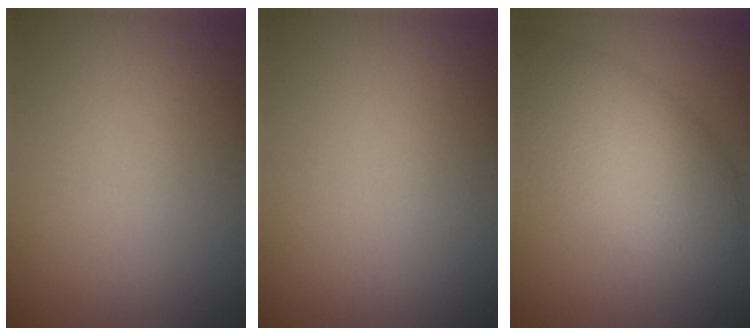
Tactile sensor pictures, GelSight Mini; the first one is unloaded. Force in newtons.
{"total": 0.0}
{"total": 6.8, "press": 6.8, "slide": 0.2}